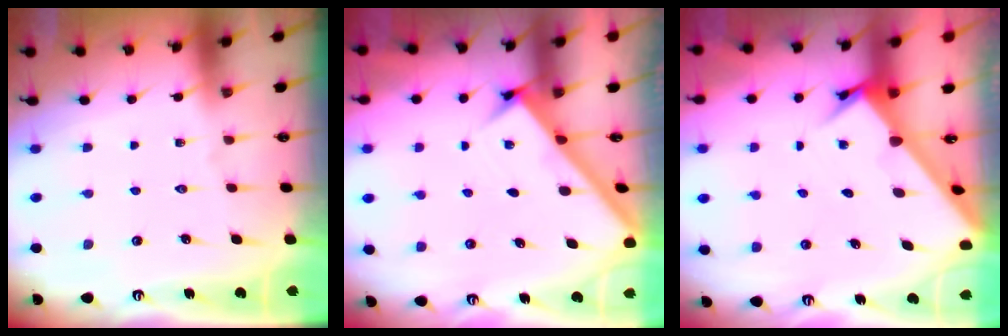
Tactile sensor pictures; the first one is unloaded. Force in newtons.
{"total": 2.6, "press": 2.6, "slide": 0.3}
{"total": 2.2, "press": 2.2, "slide": 0.2}